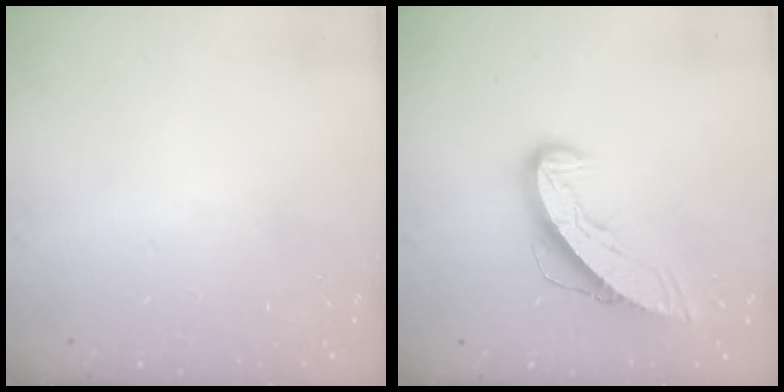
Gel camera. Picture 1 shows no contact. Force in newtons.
{"total": 8.7, "press": 8.7, "slide": 1.0}